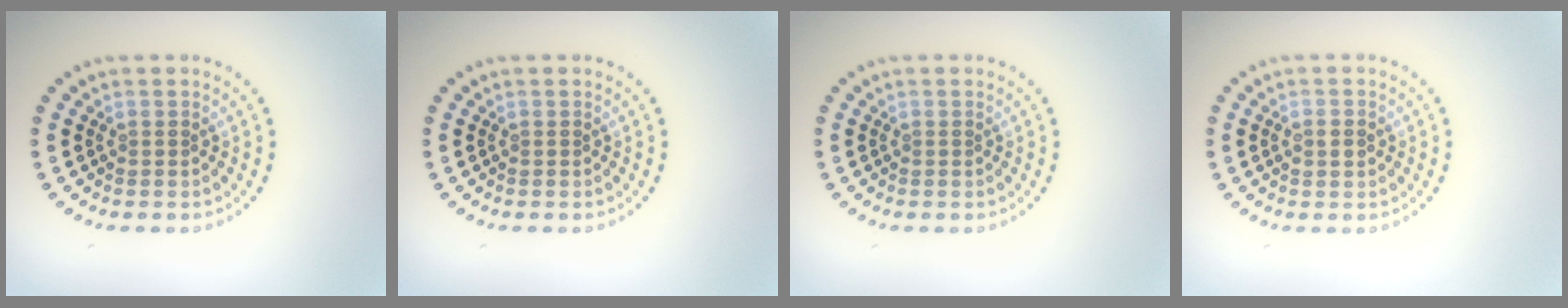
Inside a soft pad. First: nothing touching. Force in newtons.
{"total": 0.0}
{"total": 0.0}
{"total": 1.8, "press": 1.8, "slide": 0.3}